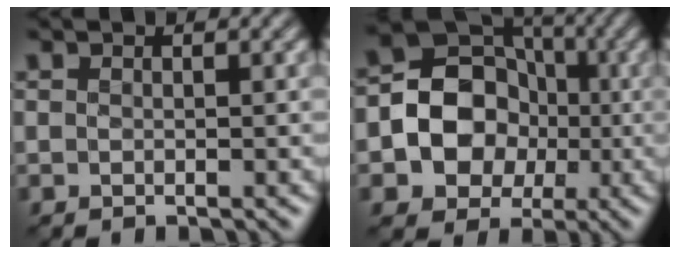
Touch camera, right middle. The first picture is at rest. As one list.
[{"total": 9.0, "force": [-1.3, 7.6, 4.6], "torque": [-0.060, 0.008, -0.040]}]